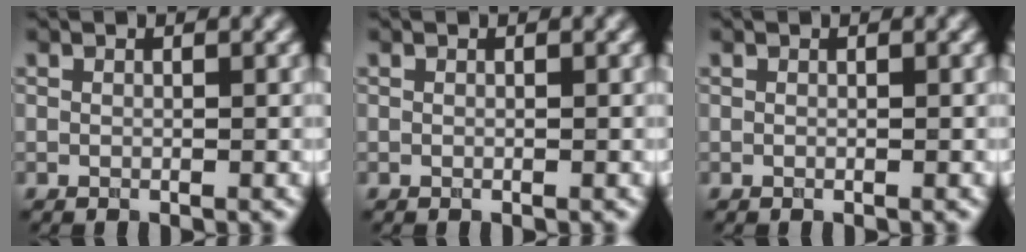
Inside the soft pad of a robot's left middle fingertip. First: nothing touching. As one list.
[{"total": 0.0}, {"total": 0.0}]